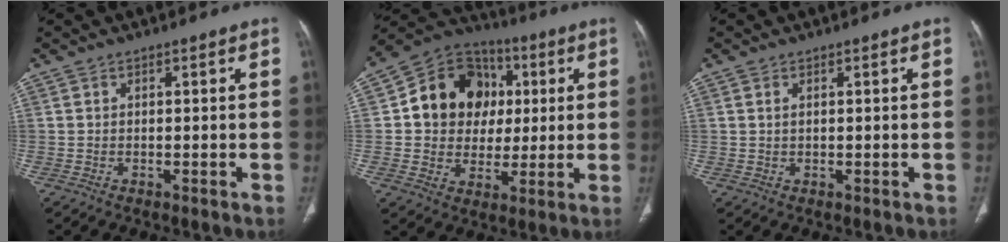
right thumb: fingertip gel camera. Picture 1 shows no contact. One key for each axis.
{"total": 16.2, "fx": 2.7, "fy": 13.9, "fz": 7.9, "tx": -0.086, "ty": 0.014, "tz": 0.046}
{"total": 0.9, "fx": 0.4, "fy": 0.4, "fz": 0.7, "tx": -0.016, "ty": 0.004, "tz": 0.009}